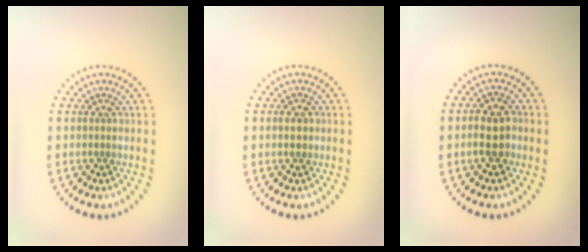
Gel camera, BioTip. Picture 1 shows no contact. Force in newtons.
{"total": 1.5, "press": 1.5, "slide": 0.0}
{"total": 2.8, "press": 2.8, "slide": 0.6}